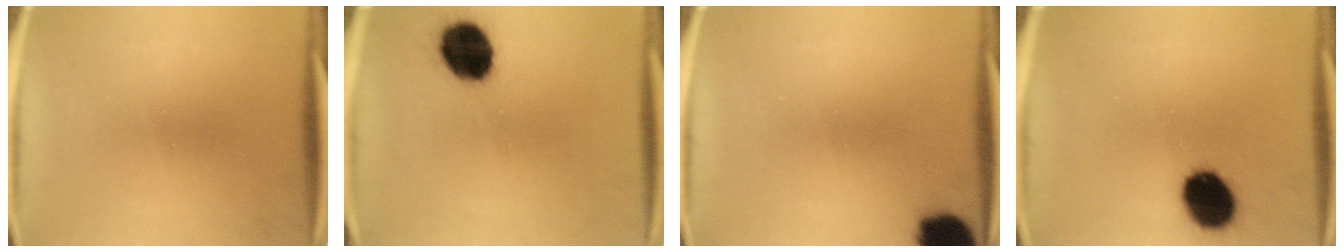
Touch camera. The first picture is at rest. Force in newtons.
{"total": 14.4}
{"total": 11.1}
{"total": 13.5}